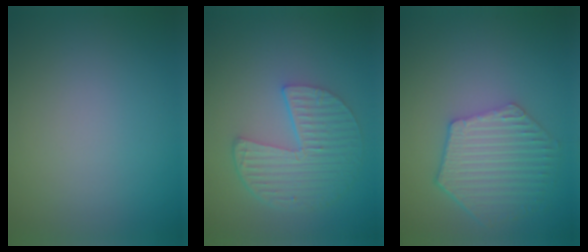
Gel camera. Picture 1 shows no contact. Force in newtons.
{"total": 5.3, "press": 4.0, "slide": 3.5}
{"total": 5.7, "press": 4.7, "slide": 3.3}